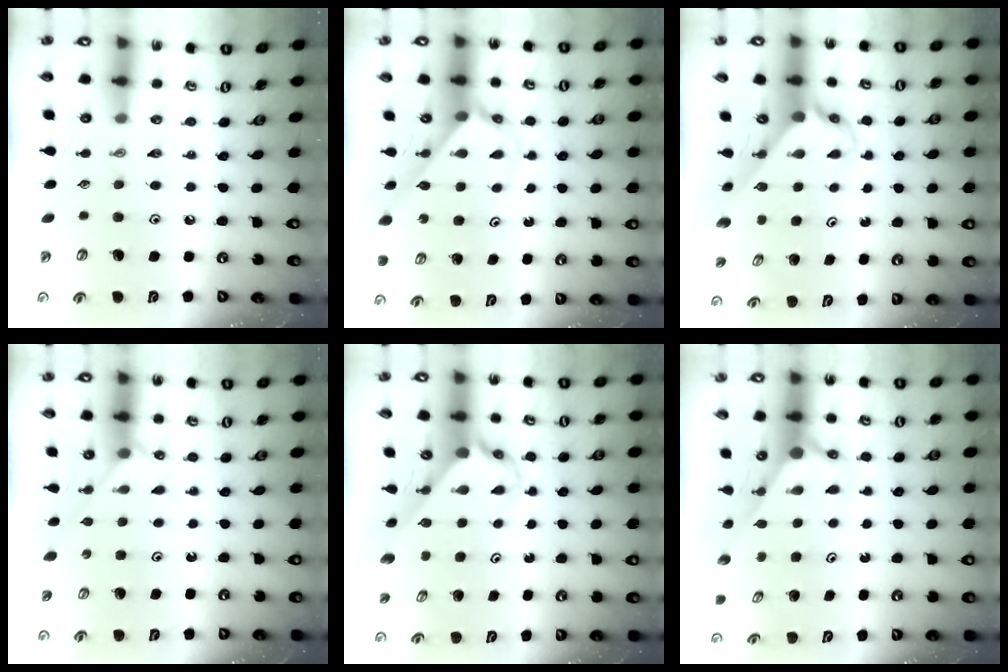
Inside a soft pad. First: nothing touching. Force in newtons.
{"total": 2.8, "press": 2.8, "slide": 0.1}
{"total": 2.5, "press": 2.5, "slide": 0.2}
{"total": 1.9, "press": 1.9, "slide": 0.3}
{"total": 2.5, "press": 2.5, "slide": 0.2}
{"total": 2.7, "press": 2.7, "slide": 0.0}